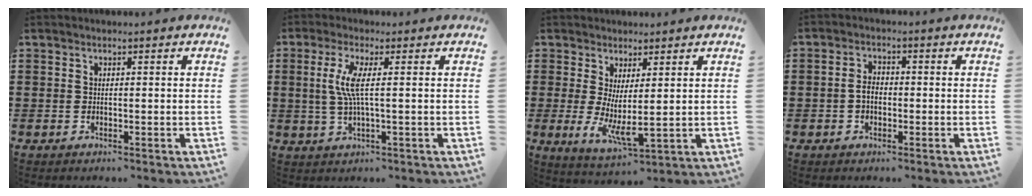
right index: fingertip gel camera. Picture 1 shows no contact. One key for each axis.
{"total": 5.2, "fx": 0.5, "fy": 0.5, "fz": 5.1, "tx": -0.118, "ty": -0.013, "tz": -0.002}
{"total": 4.4, "fx": 1.5, "fy": 0.9, "fz": 4.0, "tx": -0.073, "ty": -0.022, "tz": 0.027}
{"total": 2.8, "fx": -0.6, "fy": 1.7, "fz": 2.1, "tx": -0.049, "ty": 0.002, "tz": -0.016}